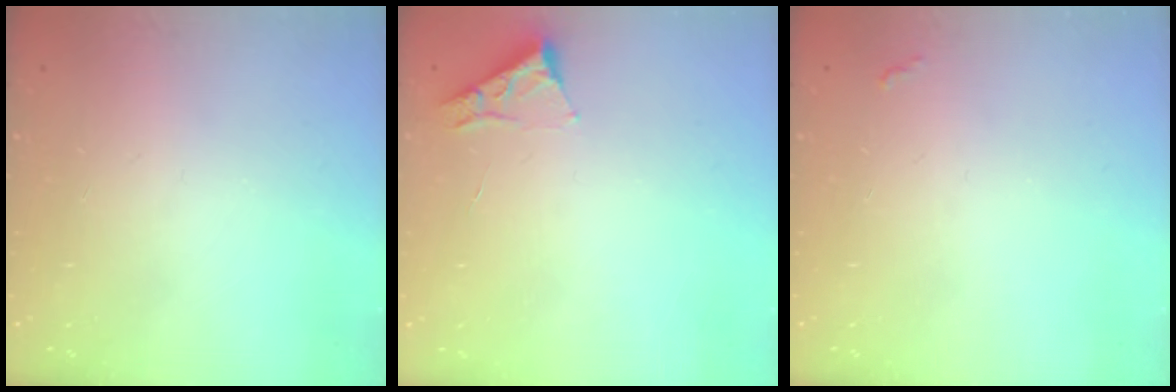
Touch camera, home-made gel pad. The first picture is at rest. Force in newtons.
{"total": 3.4, "press": 3.3, "slide": 0.5}
{"total": 2.8, "press": 2.8, "slide": 0.4}